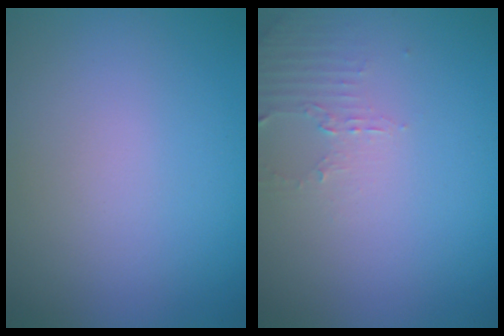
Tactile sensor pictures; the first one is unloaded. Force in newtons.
{"total": 1.8, "press": 1.7, "slide": 0.5}